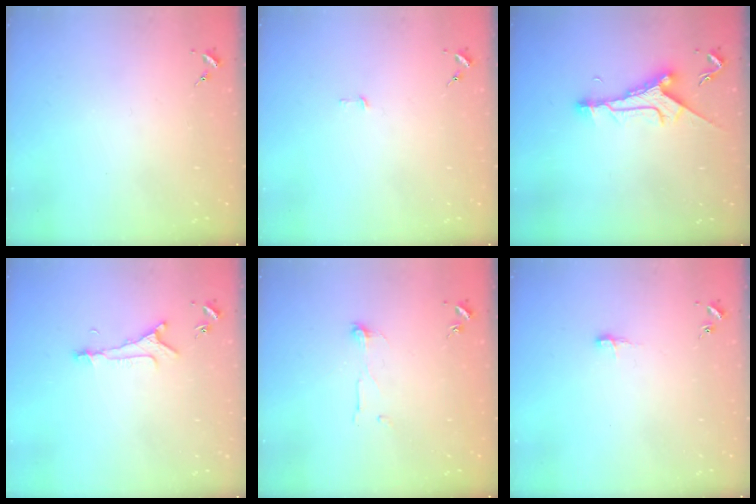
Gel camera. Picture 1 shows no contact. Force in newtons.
{"total": 2.1, "press": 2.1, "slide": 0.2}
{"total": 10.2, "press": 10.2, "slide": 0.8}
{"total": 6.1, "press": 6.0, "slide": 0.6}
{"total": 3.8, "press": 3.8, "slide": 0.3}
{"total": 4.9, "press": 4.9, "slide": 0.5}